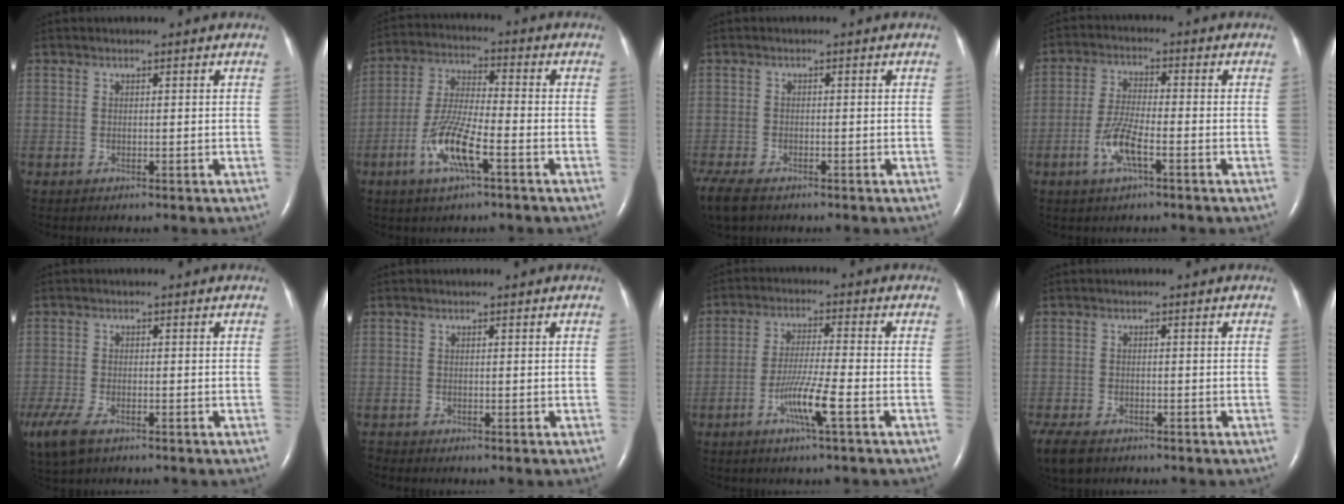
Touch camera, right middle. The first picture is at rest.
{"total": 9.7, "force": [-4.1, 1.7, 8.6], "torque": [-0.181, -0.004, -0.079]}
{"total": 7.7, "force": [-5.6, 3.1, 4.2], "torque": [-0.099, -0.017, -0.094]}
{"total": 6.1, "force": [-2.6, 1.1, 5.4], "torque": [-0.118, -0.003, -0.053]}
{"total": 9.2, "force": [-5.7, 4.1, 6.0], "torque": [-0.146, -0.023, -0.096]}
{"total": 0.6, "force": [-0.5, -0.2, -0.2], "torque": [-0.002, -0.006, -0.010]}
{"total": 6.4, "force": [-2.9, -0.7, 5.7], "torque": [-0.112, -0.011, -0.058]}
{"total": 8.3, "force": [-5.8, 4.1, 4.2], "torque": [-0.101, -0.014, -0.091]}